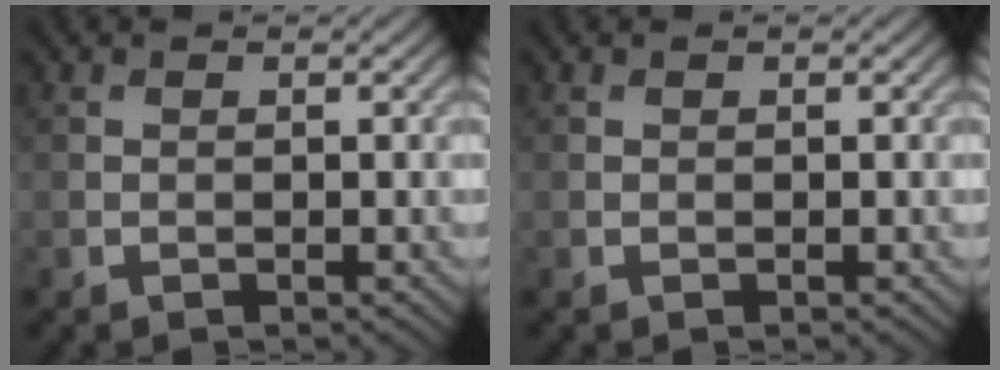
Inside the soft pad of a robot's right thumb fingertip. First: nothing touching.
{"total": 0.0}